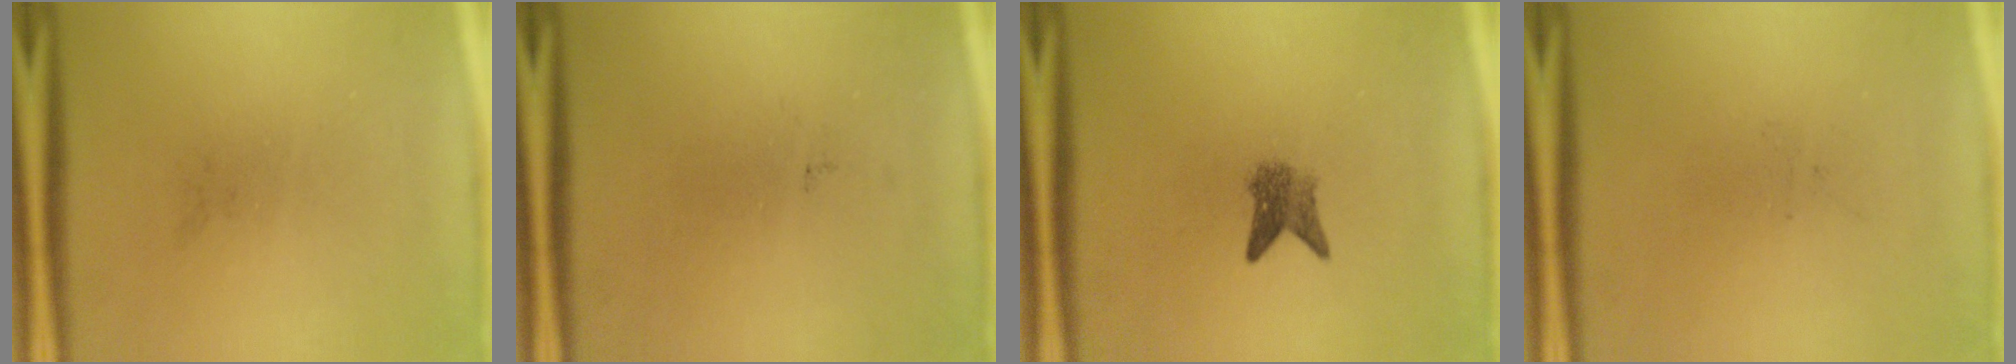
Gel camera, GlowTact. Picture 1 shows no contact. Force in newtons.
{"total": 0.0}
{"total": 2.8}
{"total": 0.0}